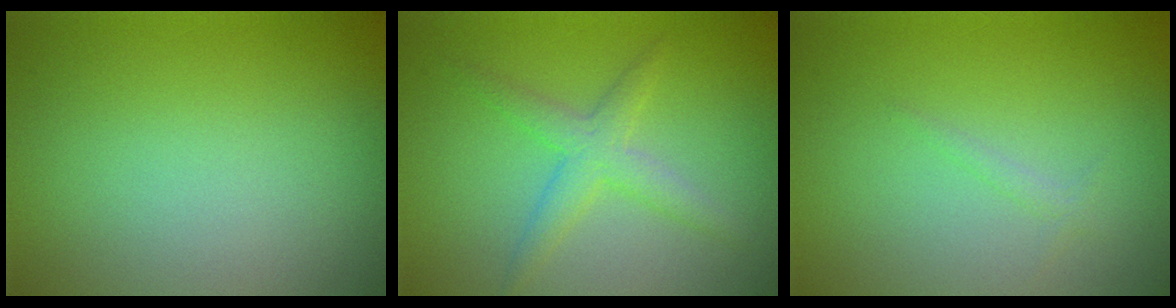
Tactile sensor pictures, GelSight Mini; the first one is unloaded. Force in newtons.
{"total": 2.8, "press": 2.8, "slide": 0.1}
{"total": 0.7, "press": 0.7, "slide": 0.1}